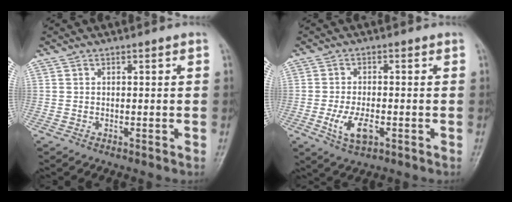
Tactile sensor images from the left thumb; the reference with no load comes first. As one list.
[{"total": 5.8, "force": [-1.8, 2.9, 4.7], "torque": [-0.091, 0.001, -0.028]}]